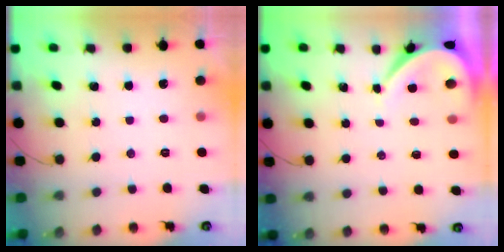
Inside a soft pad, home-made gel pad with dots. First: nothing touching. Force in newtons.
{"total": 3.7, "press": 3.6, "slide": 0.4}